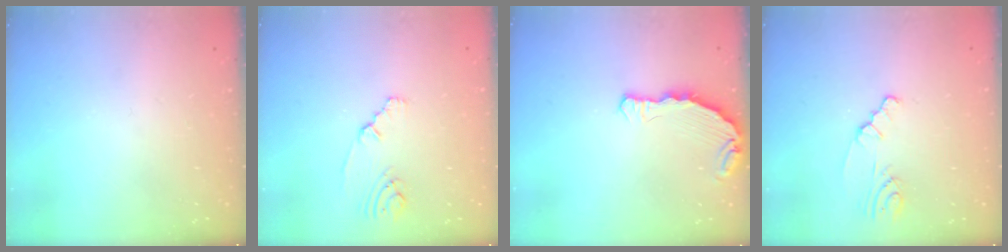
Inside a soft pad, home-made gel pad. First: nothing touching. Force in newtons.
{"total": 2.1, "press": 2.1, "slide": 0.4}
{"total": 8.0, "press": 6.4, "slide": 4.8}
{"total": 3.3, "press": 3.3, "slide": 0.5}